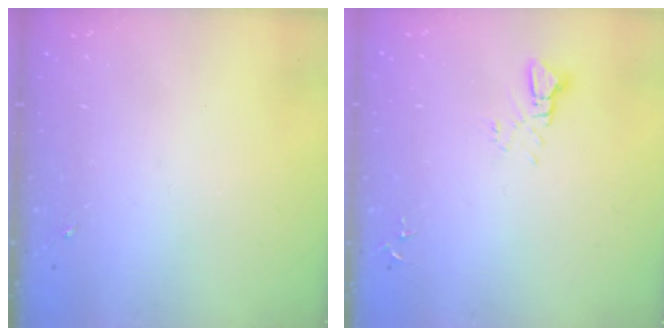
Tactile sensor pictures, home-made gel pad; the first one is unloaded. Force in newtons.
{"total": 3.1, "press": 3.1, "slide": 0.1}